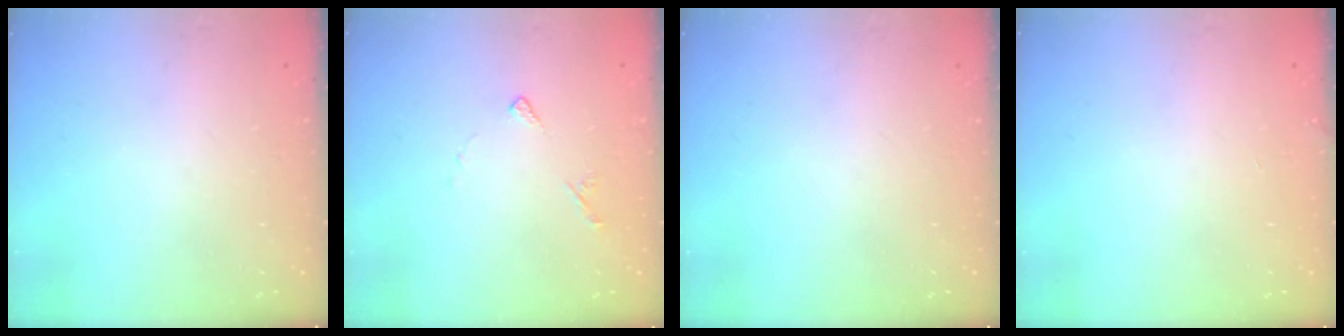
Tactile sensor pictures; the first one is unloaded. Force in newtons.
{"total": 5.3, "press": 5.3, "slide": 0.6}
{"total": 0.0}
{"total": 1.7, "press": 1.7, "slide": 0.1}